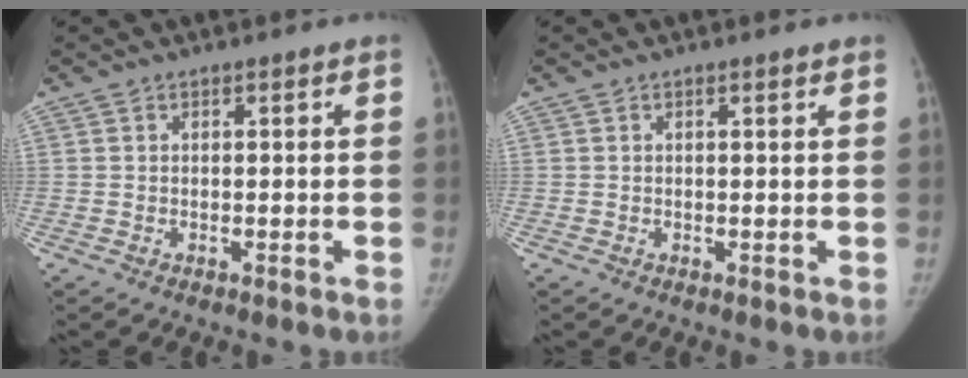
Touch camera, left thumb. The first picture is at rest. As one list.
[{"total": 0.8, "force": [0.6, 0.0, 0.5], "torque": [-0.007, 0.000, 0.010]}]